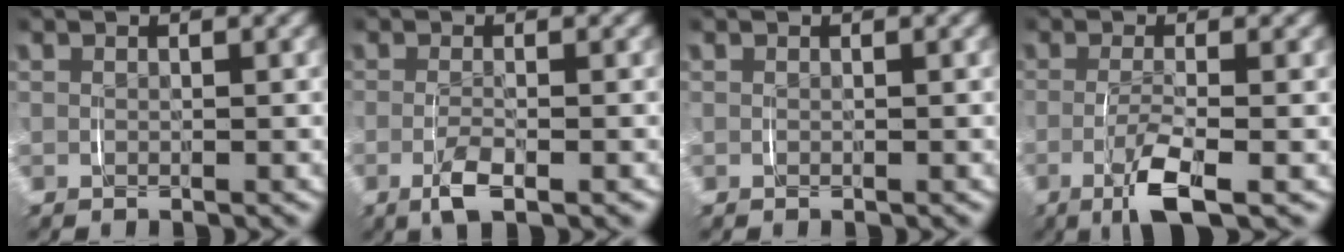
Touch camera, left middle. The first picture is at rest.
{"total": 2.5, "force": [-1.0, 0.6, 2.2], "torque": [-0.047, -0.009, -0.014]}
{"total": 0.0}
{"total": 4.2, "force": [-1.5, 0.6, 3.9], "torque": [-0.073, -0.010, -0.024]}